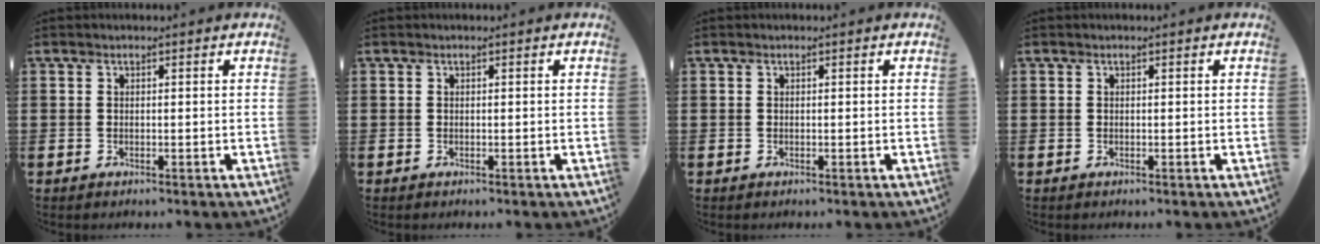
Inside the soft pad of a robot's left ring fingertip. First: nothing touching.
{"total": 0.0}
{"total": 0.0}
{"total": 0.0}